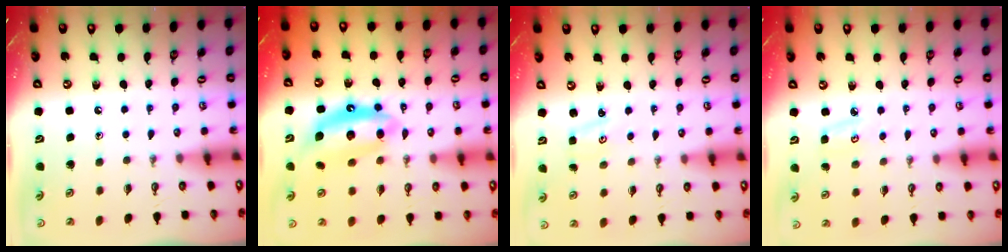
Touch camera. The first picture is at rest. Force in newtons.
{"total": 12.1, "press": 12.1, "slide": 1.0}
{"total": 1.3, "press": 1.3, "slide": 0.2}
{"total": 4.7, "press": 4.6, "slide": 0.5}